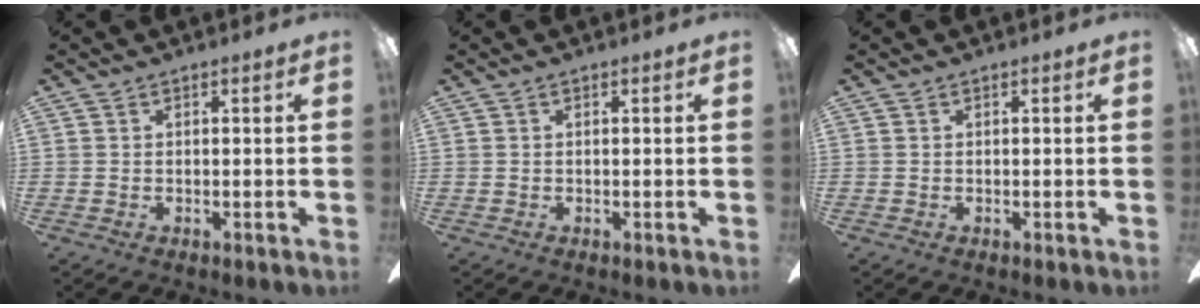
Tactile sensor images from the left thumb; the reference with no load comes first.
{"total": 0.0}
{"total": 0.0}